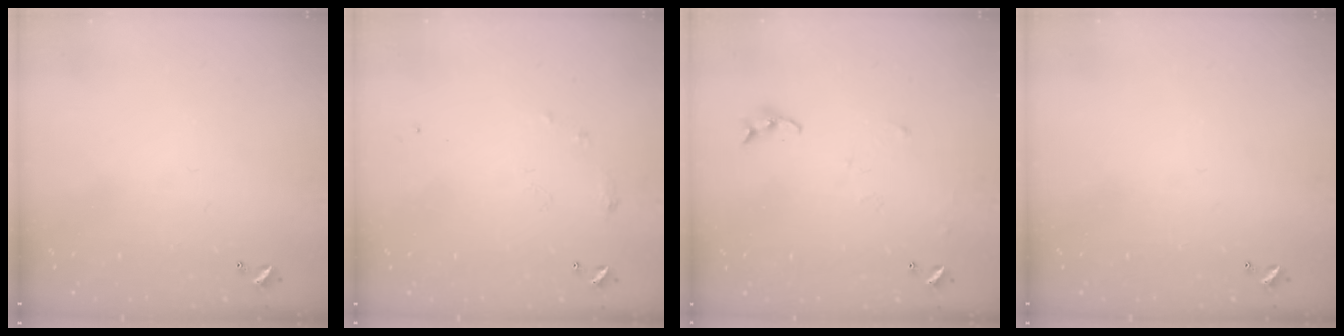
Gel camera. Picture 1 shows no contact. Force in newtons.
{"total": 6.0, "press": 5.9, "slide": 0.8}
{"total": 5.7, "press": 5.6, "slide": 0.6}
{"total": 0.0}